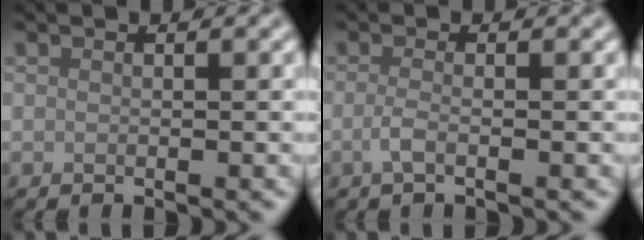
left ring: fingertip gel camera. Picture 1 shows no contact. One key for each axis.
{"total": 1.6, "fx": -0.5, "fy": 0.5, "fz": 1.4, "tx": -0.028, "ty": -0.002, "tz": -0.015}